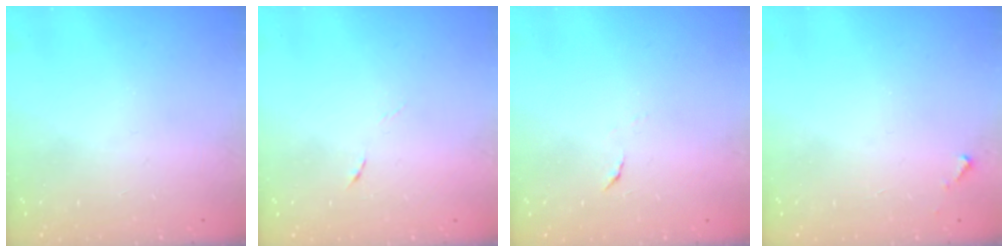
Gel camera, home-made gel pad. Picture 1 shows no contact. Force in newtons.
{"total": 4.0, "press": 3.8, "slide": 1.2}
{"total": 3.9, "press": 3.9, "slide": 0.4}
{"total": 2.8, "press": 2.8, "slide": 0.1}